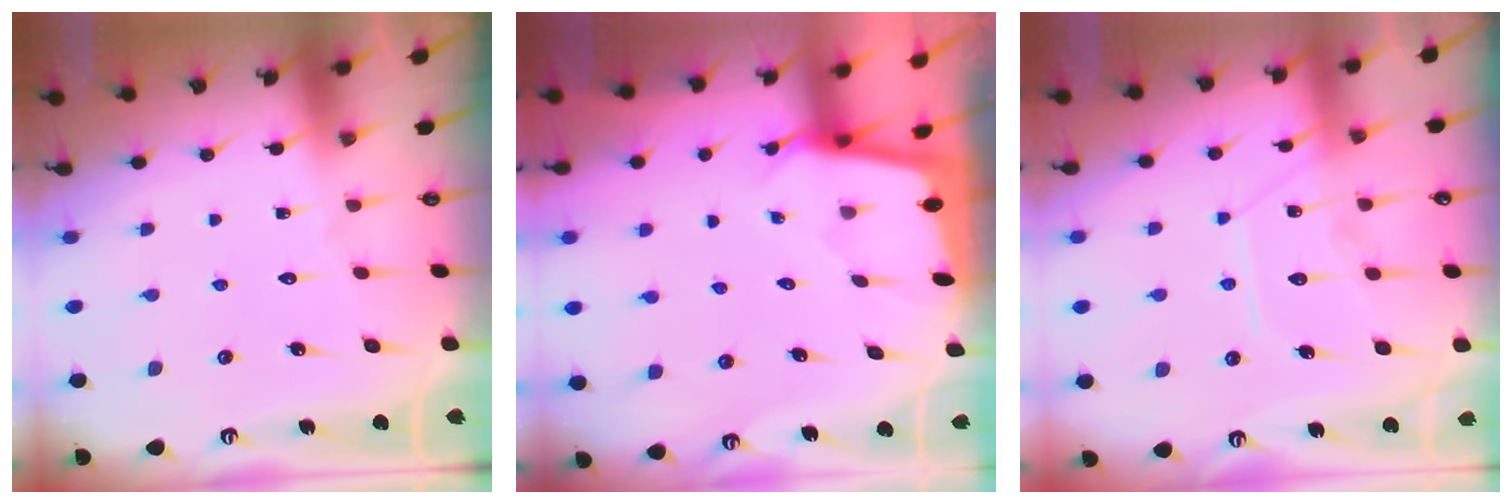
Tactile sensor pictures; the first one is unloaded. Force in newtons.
{"total": 1.8, "press": 1.7, "slide": 0.2}
{"total": 12.0, "press": 11.9, "slide": 1.1}